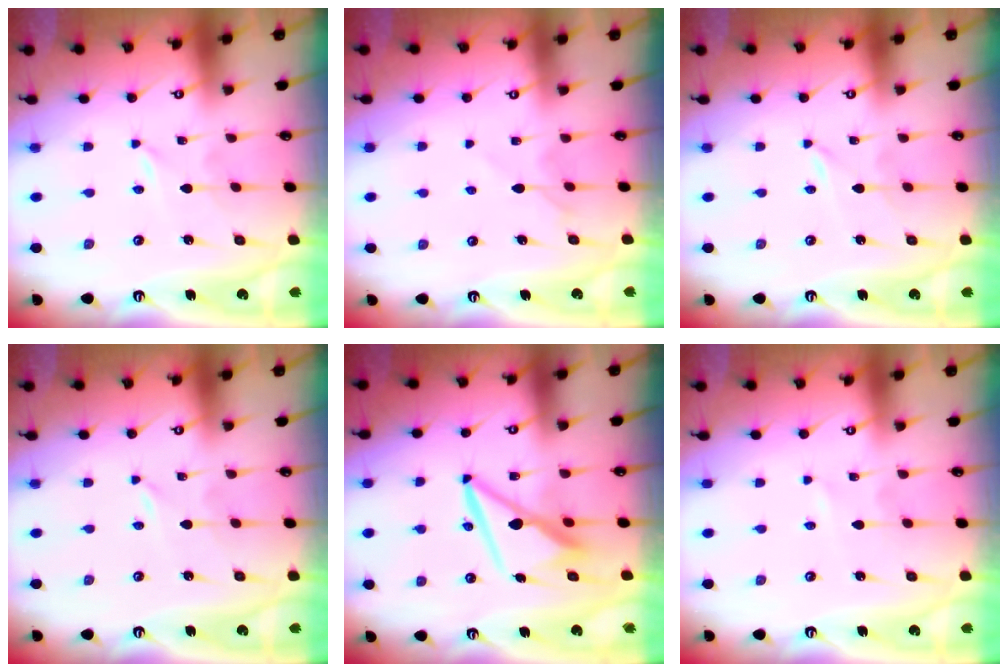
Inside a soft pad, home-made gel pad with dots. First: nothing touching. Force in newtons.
{"total": 4.9, "press": 4.8, "slide": 0.7}
{"total": 0.0}
{"total": 0.0}
{"total": 9.9, "press": 9.8, "slide": 1.6}
{"total": 0.6, "press": 0.6, "slide": 0.1}